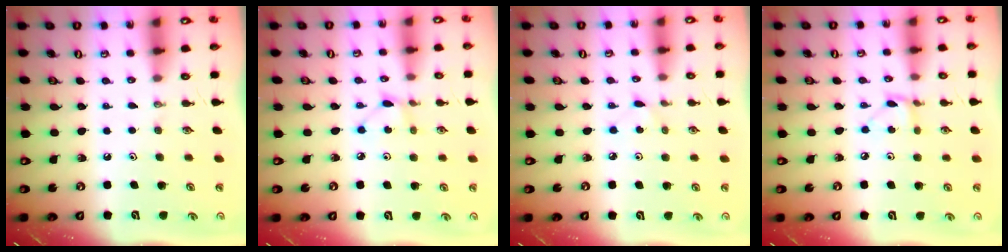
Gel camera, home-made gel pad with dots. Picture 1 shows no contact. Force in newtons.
{"total": 3.0, "press": 2.9, "slide": 0.4}
{"total": 2.6, "press": 2.6, "slide": 0.2}
{"total": 3.7, "press": 3.7, "slide": 0.1}